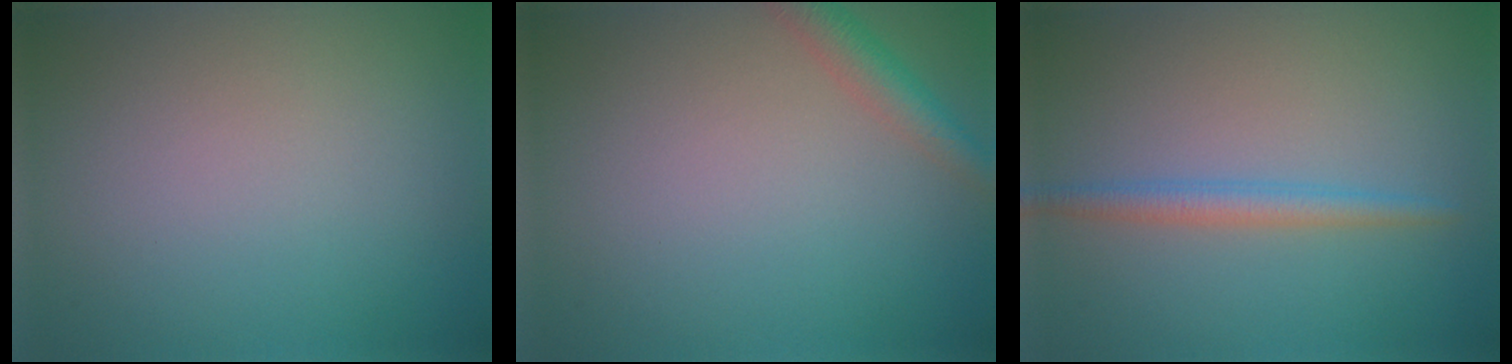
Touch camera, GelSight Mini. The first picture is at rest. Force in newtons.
{"total": 2.6, "press": 2.6, "slide": 0.2}
{"total": 2.1, "press": 2.1, "slide": 0.0}